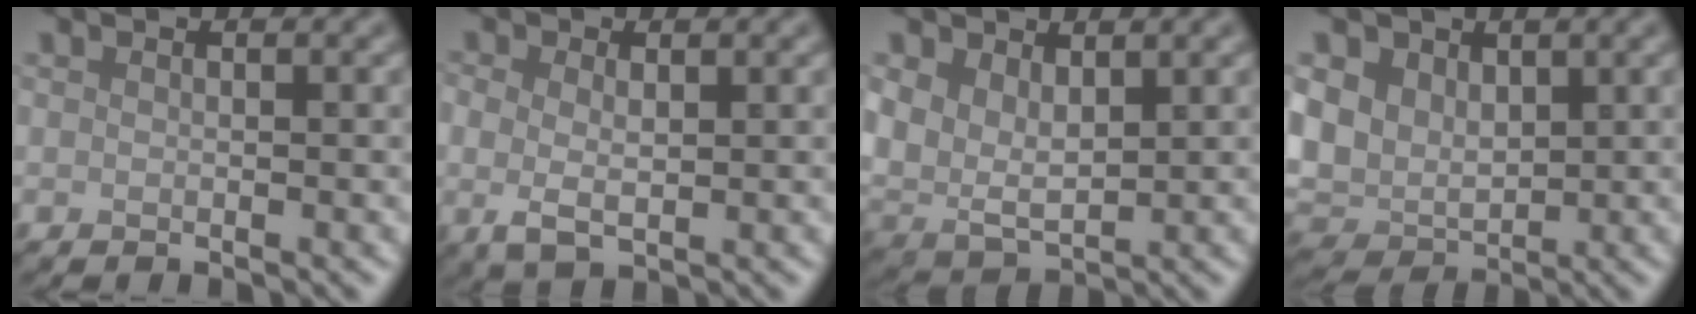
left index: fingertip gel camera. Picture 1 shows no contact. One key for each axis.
{"total": 2.8, "fx": 0.3, "fy": 1.7, "fz": 2.2, "tx": -0.047, "ty": -0.001, "tz": 0.004}
{"total": 5.0, "fx": 1.8, "fy": 3.5, "fz": 3.2, "tx": -0.073, "ty": -0.010, "tz": 0.039}
{"total": 5.9, "fx": 1.6, "fy": 4.6, "fz": 3.3, "tx": -0.084, "ty": 0.000, "tz": 0.026}